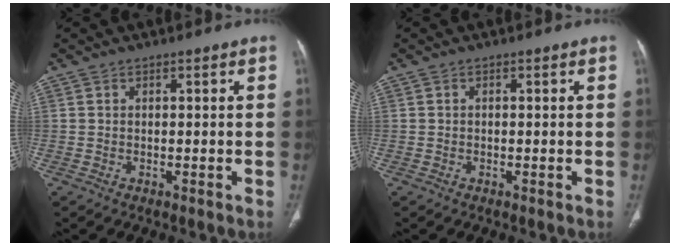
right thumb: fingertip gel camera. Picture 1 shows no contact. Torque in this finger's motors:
{"motor_torque": [-0.07, 0.23, -0.45, 0.09, -0.02]}